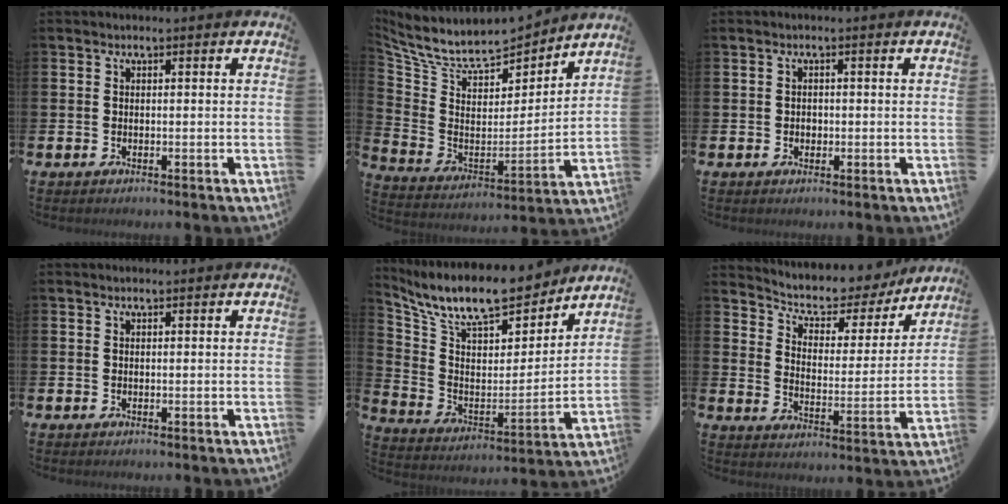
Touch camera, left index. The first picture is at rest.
{"total": 8.6, "force": [7.9, 2.3, 2.4], "torque": [-0.086, -0.060, 0.135]}
{"total": 0.9, "force": [0.2, 0.7, 0.4], "torque": [0.007, 0.001, -0.001]}
{"total": 0.6, "force": [0.5, 0.0, 0.2], "torque": [0.005, -0.002, 0.008]}
{"total": 12.1, "force": [10.8, 3.4, 4.5], "torque": [-0.117, -0.074, 0.187]}
{"total": 6.8, "force": [6.3, 2.4, 1.3], "torque": [-0.051, -0.051, 0.104]}